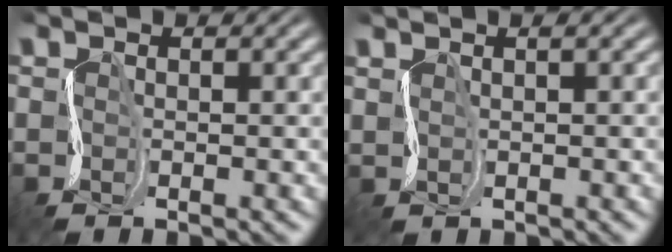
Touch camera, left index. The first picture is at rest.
{"total": 1.1, "force": [1.1, 0.0, -0.3], "torque": [0.005, 0.007, 0.020]}